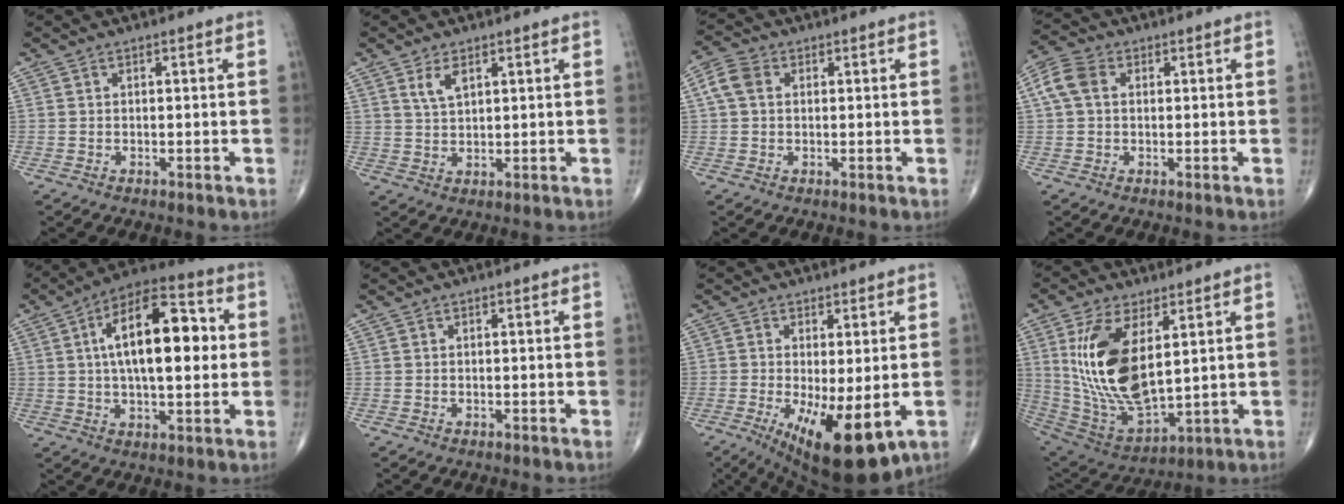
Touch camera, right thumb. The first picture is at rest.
{"total": 3.6, "force": [2.0, 1.7, 2.5], "torque": [-0.042, -0.009, 0.043]}
{"total": 4.6, "force": [0.9, 3.5, 2.9], "torque": [-0.065, 0.014, 0.014]}
{"total": 5.8, "force": [1.2, 4.2, 3.9], "torque": [-0.091, 0.019, 0.018]}
{"total": 18.6, "force": [2.7, 8.3, 16.5], "torque": [-0.245, 0.020, 0.036]}
{"total": 0.0}
{"total": 12.8, "force": [-3.5, 4.2, 11.6], "torque": [-0.184, -0.025, -0.038]}
{"total": 18.6, "force": [4.6, 8.7, 15.7], "torque": [-0.303, -0.027, 0.105]}